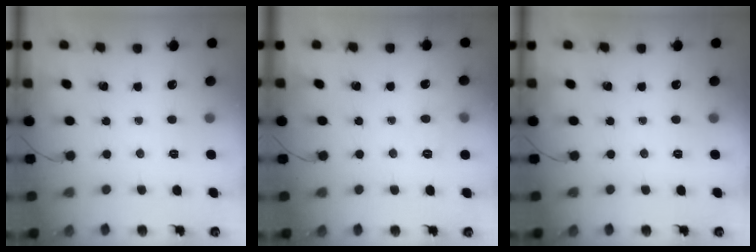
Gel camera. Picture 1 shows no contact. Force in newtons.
{"total": 6.8, "press": 6.6, "slide": 1.6}
{"total": 0.0}